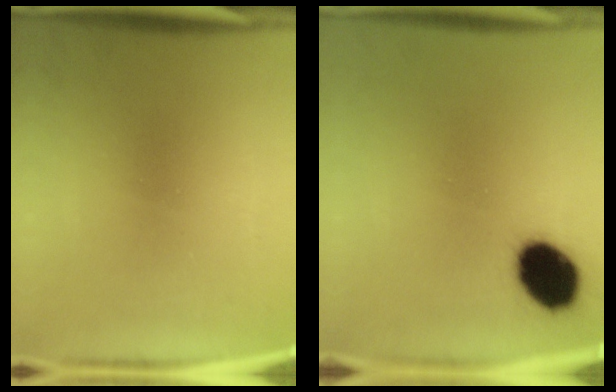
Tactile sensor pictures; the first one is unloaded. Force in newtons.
{"total": 11.5}